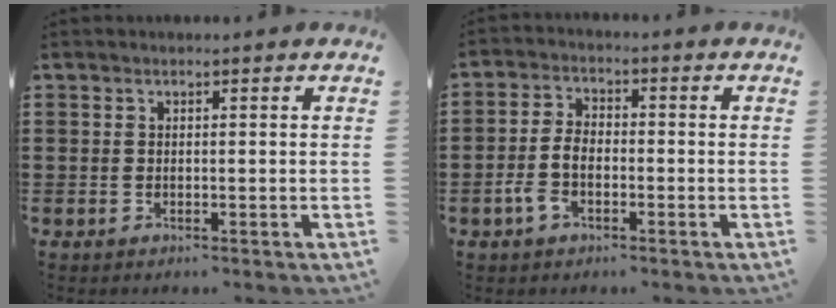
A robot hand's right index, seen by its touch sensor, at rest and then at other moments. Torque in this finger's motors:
{"motor_torque": [2.14, 0.00, 0.35, 0.12]}